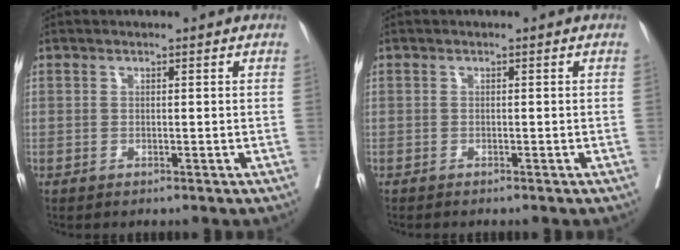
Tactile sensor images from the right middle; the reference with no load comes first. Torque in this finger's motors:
{"motor_torque": [0.22, -0.21, 0.04, 0.01]}